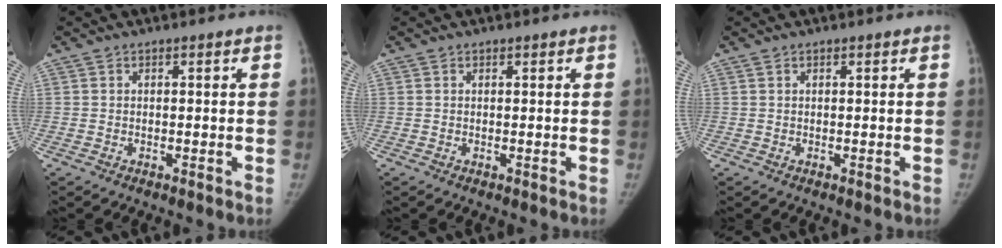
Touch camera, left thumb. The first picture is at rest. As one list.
[{"total": 0.0}, {"total": 0.0}]